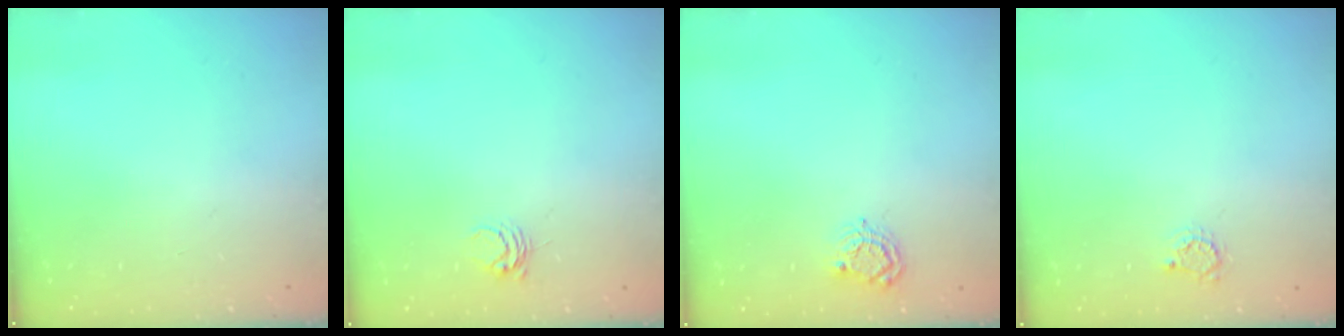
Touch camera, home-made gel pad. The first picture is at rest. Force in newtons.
{"total": 4.4, "press": 4.4, "slide": 0.3}
{"total": 5.7, "press": 5.7, "slide": 0.2}
{"total": 3.2, "press": 3.1, "slide": 0.4}